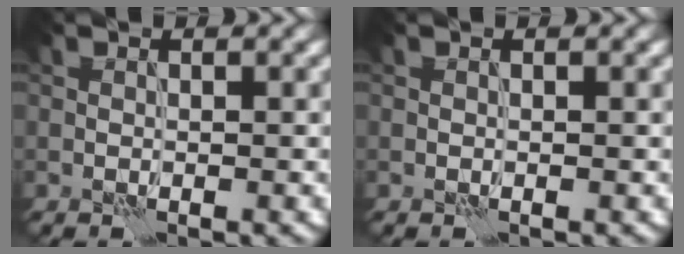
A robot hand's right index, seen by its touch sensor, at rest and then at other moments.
{"total": 0.0}